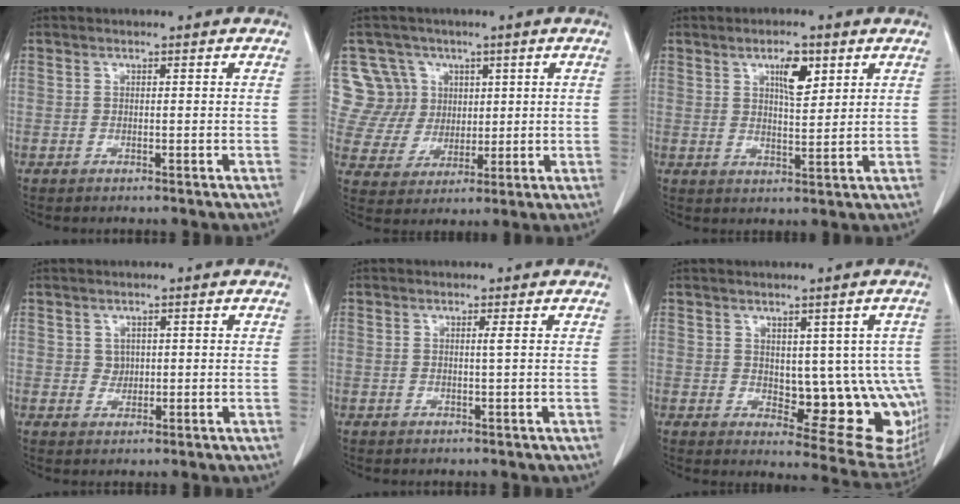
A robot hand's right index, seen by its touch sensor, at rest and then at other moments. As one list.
[{"total": 9.5, "force": [3.8, 8.7, 0.0], "torque": [0.001, 0.027, 0.081]}, {"total": 5.2, "force": [2.6, 1.6, 4.2], "torque": [-0.075, -0.002, 0.045]}, {"total": 1.6, "force": [0.5, 1.4, 0.5], "torque": [-0.005, 0.000, 0.011]}, {"total": 0.6, "force": [0.2, -0.2, 0.5], "torque": [-0.012, -0.001, 0.006]}, {"total": 12.7, "force": [-0.2, 6.1, 11.1], "torque": [-0.104, -0.001, 0.016]}]